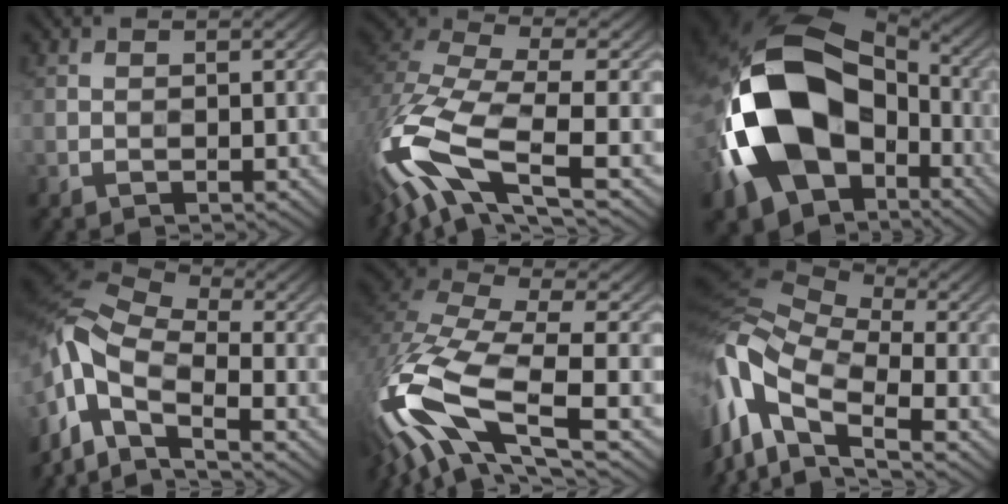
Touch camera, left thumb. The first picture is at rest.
{"total": 13.6, "force": [-5.7, 5.5, 11.1], "torque": [-0.265, -0.024, -0.119]}
{"total": 19.8, "force": [-4.4, 14.0, 13.3], "torque": [-0.292, -0.027, -0.074]}
{"total": 12.5, "force": [-4.3, 5.4, 10.4], "torque": [-0.251, 0.003, -0.095]}
{"total": 15.5, "force": [-6.1, 6.1, 12.9], "torque": [-0.313, -0.026, -0.122]}
{"total": 14.6, "force": [-3.8, 8.1, 11.5], "torque": [-0.284, -0.010, -0.073]}